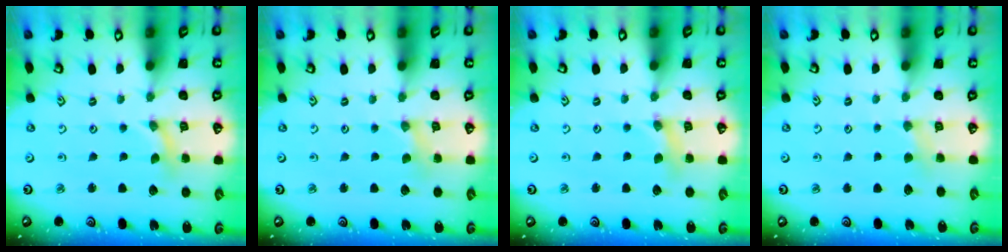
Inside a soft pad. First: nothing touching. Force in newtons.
{"total": 0.0}
{"total": 2.9, "press": 2.9, "slide": 0.3}
{"total": 3.0, "press": 3.0, "slide": 0.4}